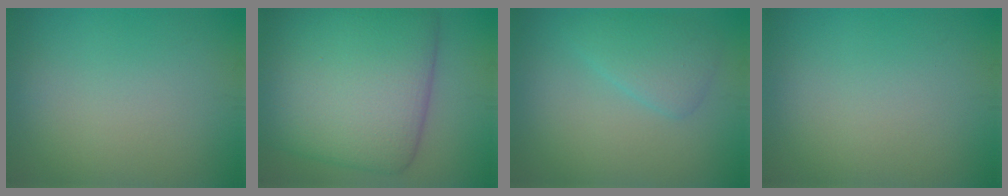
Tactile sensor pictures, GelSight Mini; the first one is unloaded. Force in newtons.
{"total": 14.3, "press": 14.3, "slide": 0.4}
{"total": 2.8, "press": 2.8, "slide": 0.2}
{"total": 0.0}